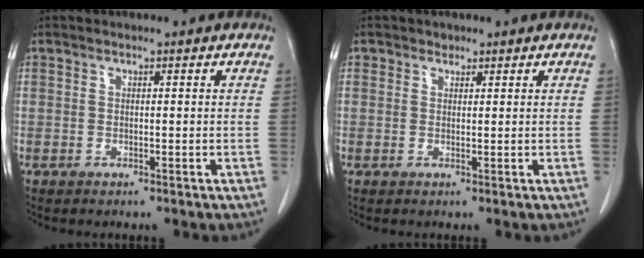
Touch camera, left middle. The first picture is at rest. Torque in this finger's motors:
{"motor_torque": [-0.29, 0.00, -0.07, -0.02]}